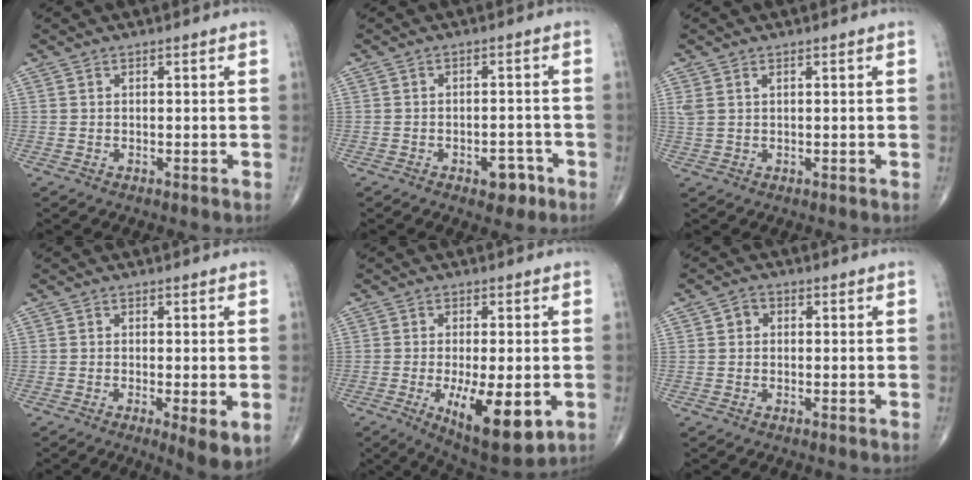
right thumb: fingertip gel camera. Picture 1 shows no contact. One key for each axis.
{"total": 4.4, "fx": -2.4, "fy": 2.5, "fz": 2.7, "tx": -0.019, "ty": 0.017, "tz": -0.029}
{"total": 1.9, "fx": 0.9, "fy": 0.9, "fz": 1.5, "tx": -0.041, "ty": 0.011, "tz": 0.027}
{"total": 5.8, "fx": -1.5, "fy": 1.3, "fz": 5.4, "tx": -0.088, "ty": -0.017, "tz": -0.025}
{"total": 13.3, "fx": -3.8, "fy": 4.8, "fz": 11.8, "tx": -0.182, "ty": -0.018, "tz": -0.046}
{"total": 2.2, "fx": 0.1, "fy": 1.9, "fz": 1.1, "tx": -0.007, "ty": 0.010, "tz": -0.003}